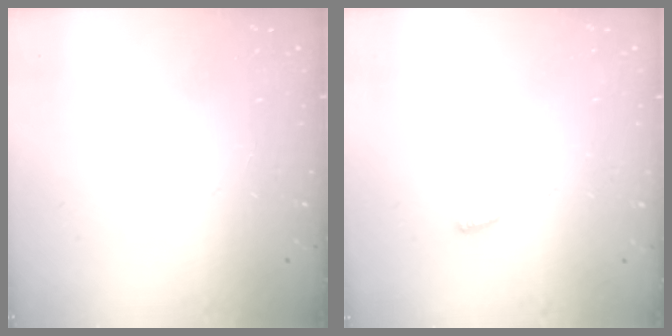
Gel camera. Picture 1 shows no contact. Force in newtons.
{"total": 3.0, "press": 2.9, "slide": 0.8}